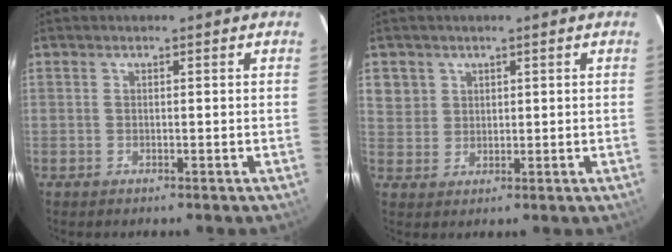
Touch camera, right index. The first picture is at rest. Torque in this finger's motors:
{"motor_torque": [-0.12, 0.05, -0.01, 0.00]}